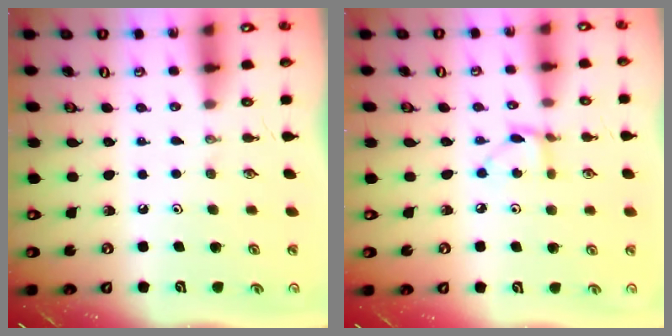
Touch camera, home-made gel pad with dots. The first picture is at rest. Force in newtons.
{"total": 3.4, "press": 3.4, "slide": 0.3}